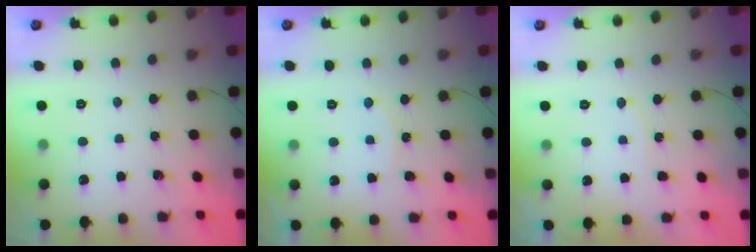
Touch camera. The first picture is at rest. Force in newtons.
{"total": 5.8, "press": 5.8, "slide": 0.6}
{"total": 4.5, "press": 4.5, "slide": 0.5}